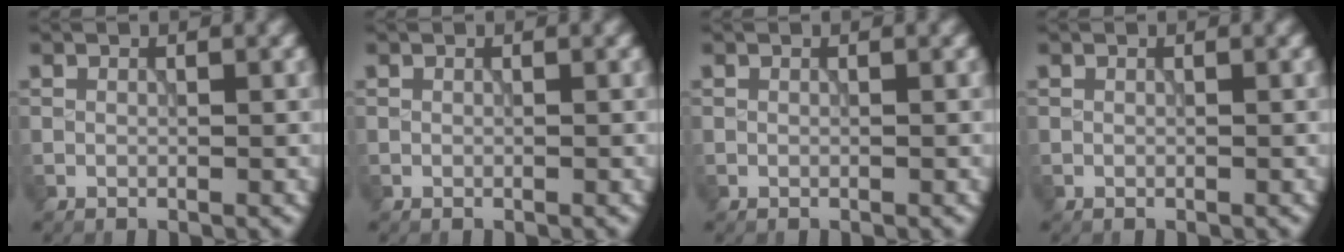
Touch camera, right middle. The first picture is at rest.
{"total": 0.0}
{"total": 0.0}
{"total": 0.0}